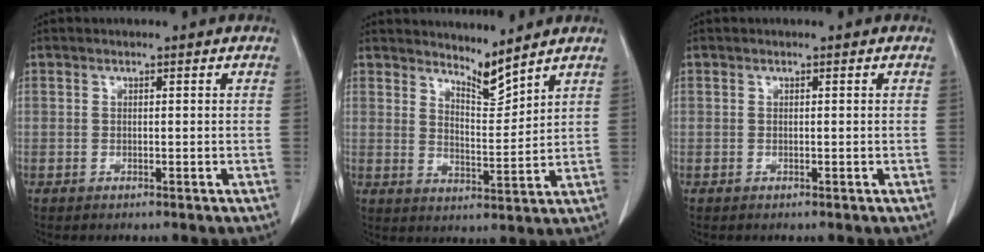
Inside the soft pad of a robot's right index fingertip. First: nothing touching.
{"total": 4.9, "force": [4.7, -0.3, 1.3], "torque": [-0.024, -0.020, 0.090]}
{"total": 0.0}